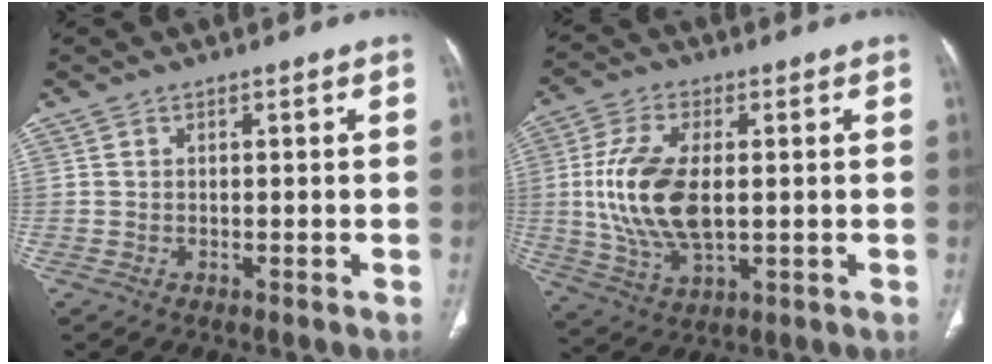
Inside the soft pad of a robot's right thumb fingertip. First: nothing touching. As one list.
[{"total": 14.2, "force": [0.5, 7.3, 12.2], "torque": [-0.253, -0.006, 0.015]}]